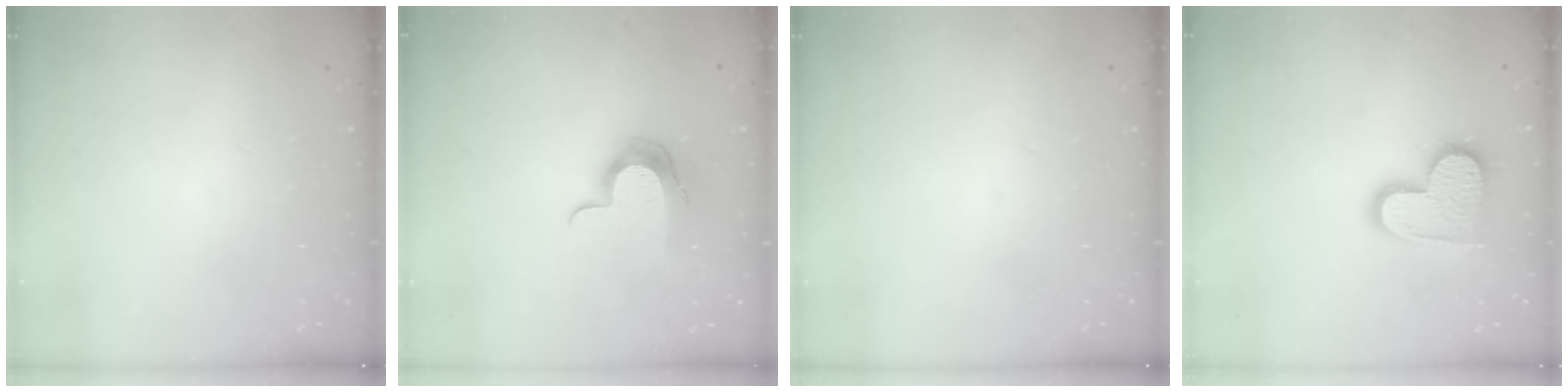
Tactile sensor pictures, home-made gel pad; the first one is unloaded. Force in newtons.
{"total": 11.3, "press": 11.2, "slide": 0.7}
{"total": 0.0}
{"total": 13.8, "press": 13.8, "slide": 1.1}